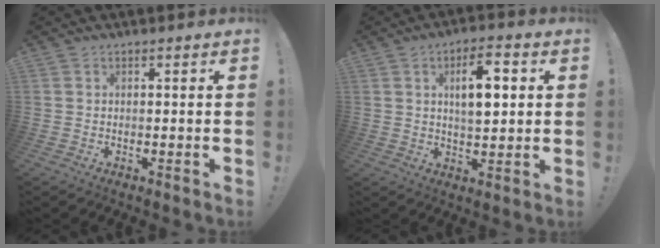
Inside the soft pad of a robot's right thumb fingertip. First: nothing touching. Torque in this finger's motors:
{"motor_torque": [-0.28, 0.53, 0.46, 0.49, 0.10]}